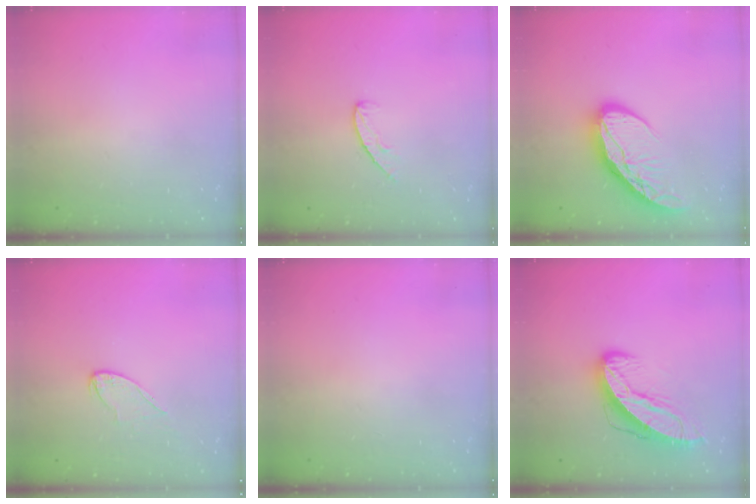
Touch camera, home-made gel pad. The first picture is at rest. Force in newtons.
{"total": 6.6, "press": 6.6, "slide": 0.6}
{"total": 12.8, "press": 12.7, "slide": 1.4}
{"total": 6.5, "press": 6.5, "slide": 0.3}
{"total": 0.0}
{"total": 11.3, "press": 11.3, "slide": 1.2}